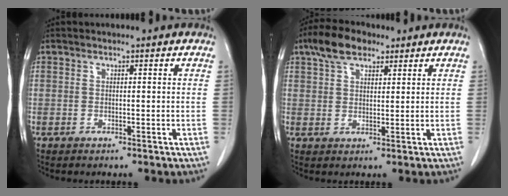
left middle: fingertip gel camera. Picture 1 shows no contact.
{"total": 6.5, "force": [4.3, 3.1, 3.8], "torque": [-0.074, 0.020, 0.079]}